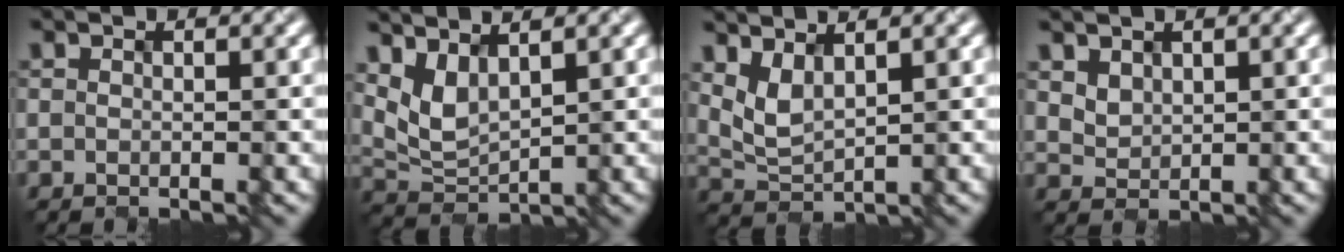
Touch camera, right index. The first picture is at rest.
{"total": 3.3, "force": [1.8, 1.6, 2.3], "torque": [-0.057, -0.006, 0.042]}
{"total": 2.4, "force": [1.4, 0.9, 1.7], "torque": [-0.048, -0.005, 0.036]}
{"total": 1.8, "force": [1.1, 1.3, 0.6], "torque": [-0.018, 0.002, 0.024]}